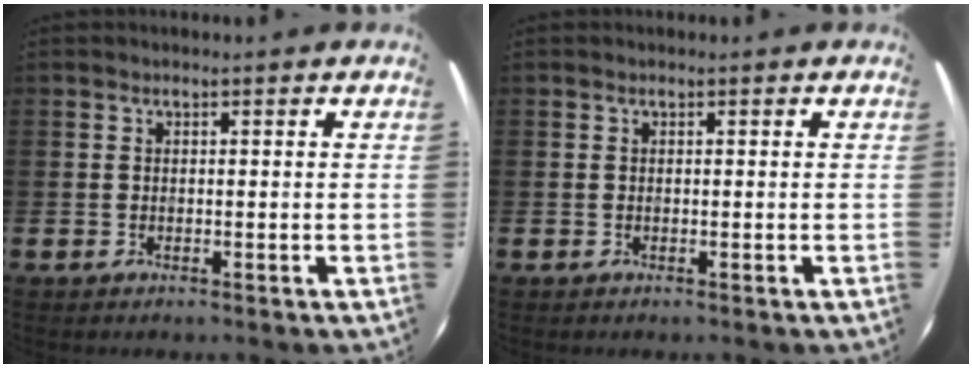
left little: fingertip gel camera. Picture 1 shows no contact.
{"total": 0.0}